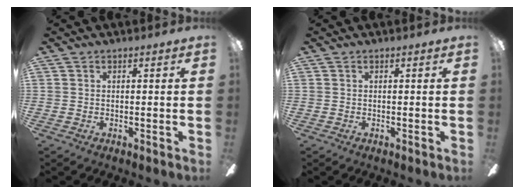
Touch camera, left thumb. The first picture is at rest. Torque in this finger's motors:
{"motor_torque": [0.00, 0.00, 0.00, 0.00, 0.00]}